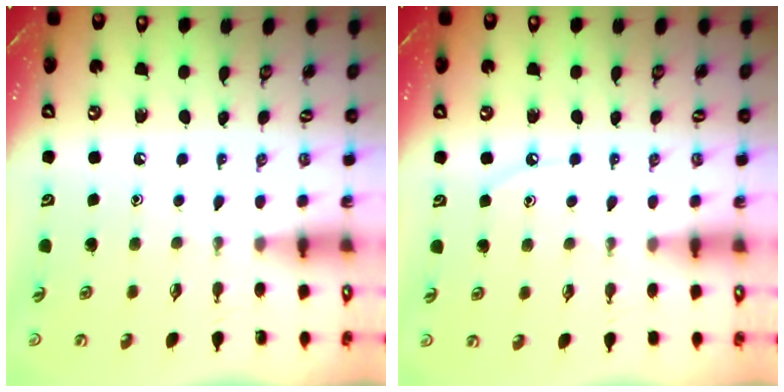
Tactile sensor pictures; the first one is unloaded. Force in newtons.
{"total": 3.6, "press": 3.6, "slide": 0.6}